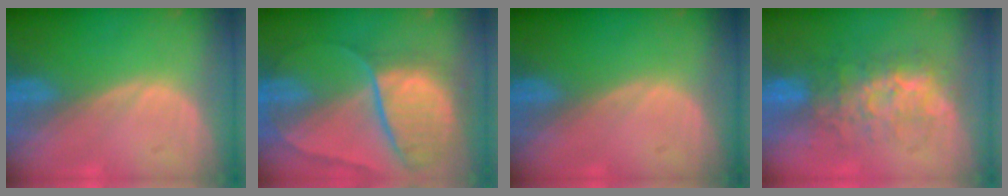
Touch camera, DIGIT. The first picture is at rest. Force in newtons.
{"total": 10.6, "press": 8.8, "slide": 6.0}
{"total": 0.0}
{"total": 8.1, "press": 7.8, "slide": 1.9}